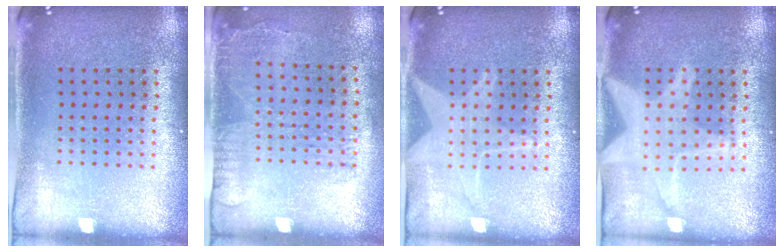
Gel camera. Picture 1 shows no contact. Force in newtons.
{"total": 1.7, "press": 1.2, "slide": 1.2}
{"total": 2.3, "press": 2.3, "slide": 0.3}
{"total": 2.6, "press": 2.6, "slide": 0.4}